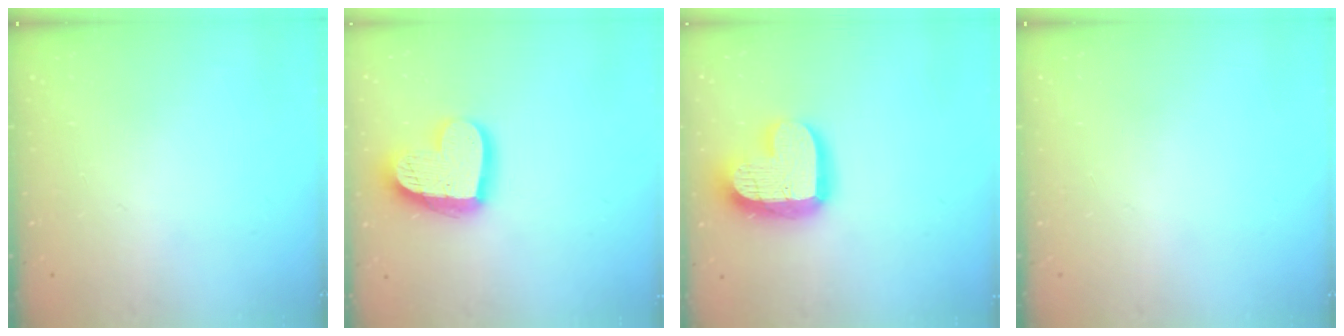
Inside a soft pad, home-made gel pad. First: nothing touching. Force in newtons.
{"total": 18.9, "press": 18.8, "slide": 1.7}
{"total": 18.6, "press": 18.6, "slide": 1.4}
{"total": 0.0}